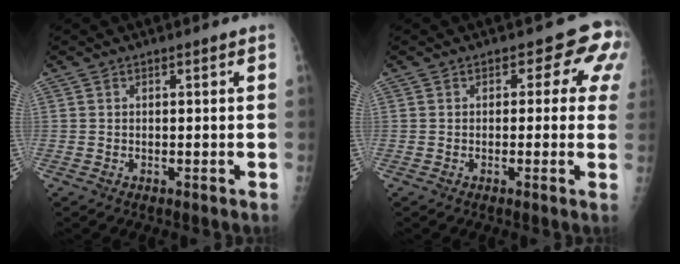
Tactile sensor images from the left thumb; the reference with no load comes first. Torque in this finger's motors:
{"motor_torque": [0.08, 0.22, 0.10, -0.18, 0.06]}